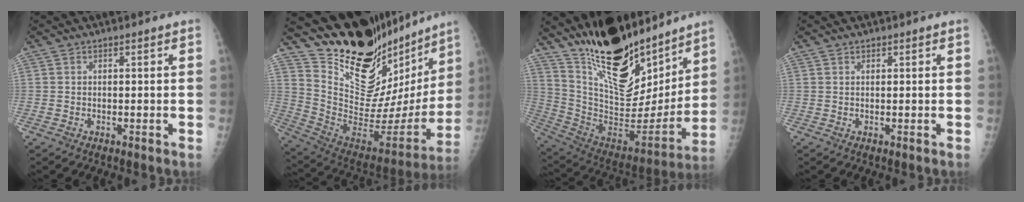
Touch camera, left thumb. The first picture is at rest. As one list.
[{"total": 29.6, "force": [24.5, 10.6, 12.7], "torque": [-0.171, -0.144, 0.377]}, {"total": 27.0, "force": [19.3, 11.1, 15.3], "torque": [-0.220, -0.090, 0.331]}, {"total": 0.6, "force": [0.4, 0.4, 0.3], "torque": [-0.002, -0.002, 0.005]}]